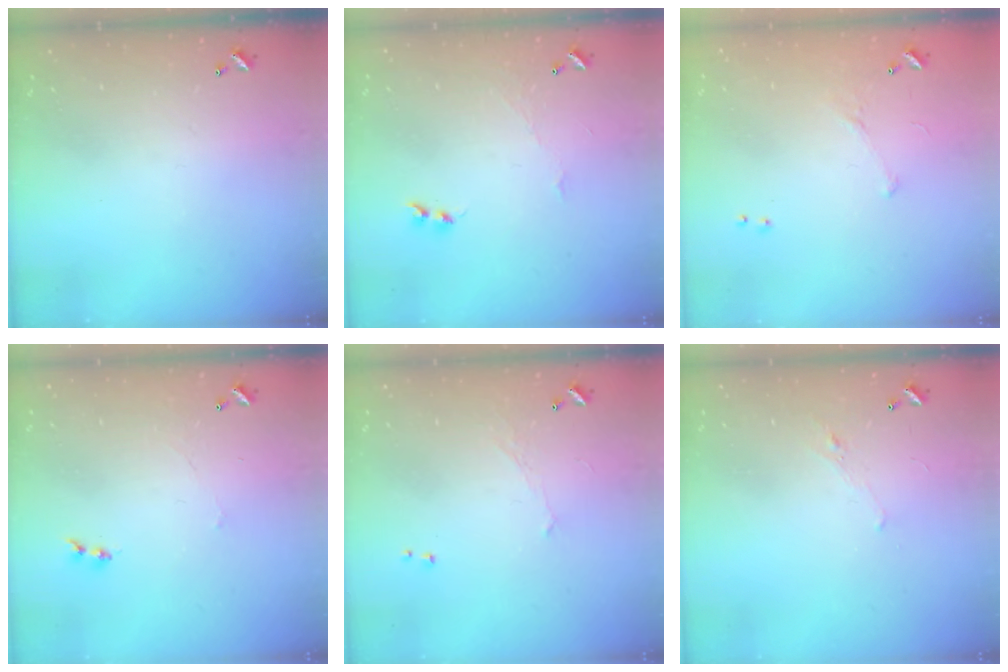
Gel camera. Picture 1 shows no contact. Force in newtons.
{"total": 2.9, "press": 2.8, "slide": 0.5}
{"total": 5.6, "press": 5.6, "slide": 0.9}
{"total": 1.3, "press": 1.2, "slide": 0.4}
{"total": 0.0}
{"total": 0.7, "press": 0.2, "slide": 0.7}